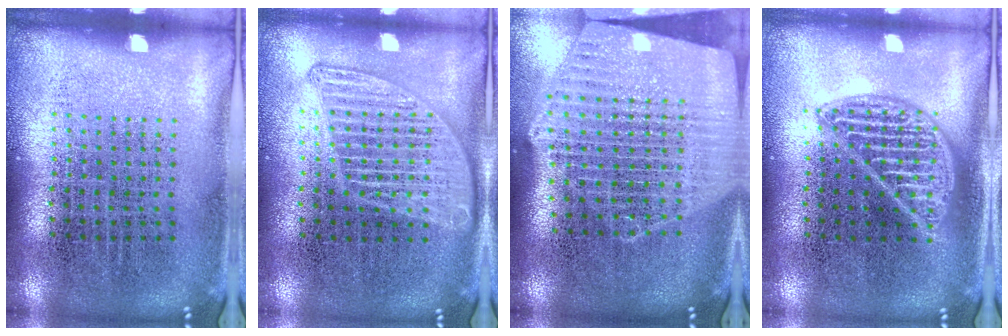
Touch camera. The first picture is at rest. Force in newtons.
{"total": 1.4, "press": 1.4, "slide": 0.2}
{"total": 2.6, "press": 2.2, "slide": 1.3}
{"total": 2.1, "press": 2.1, "slide": 0.2}